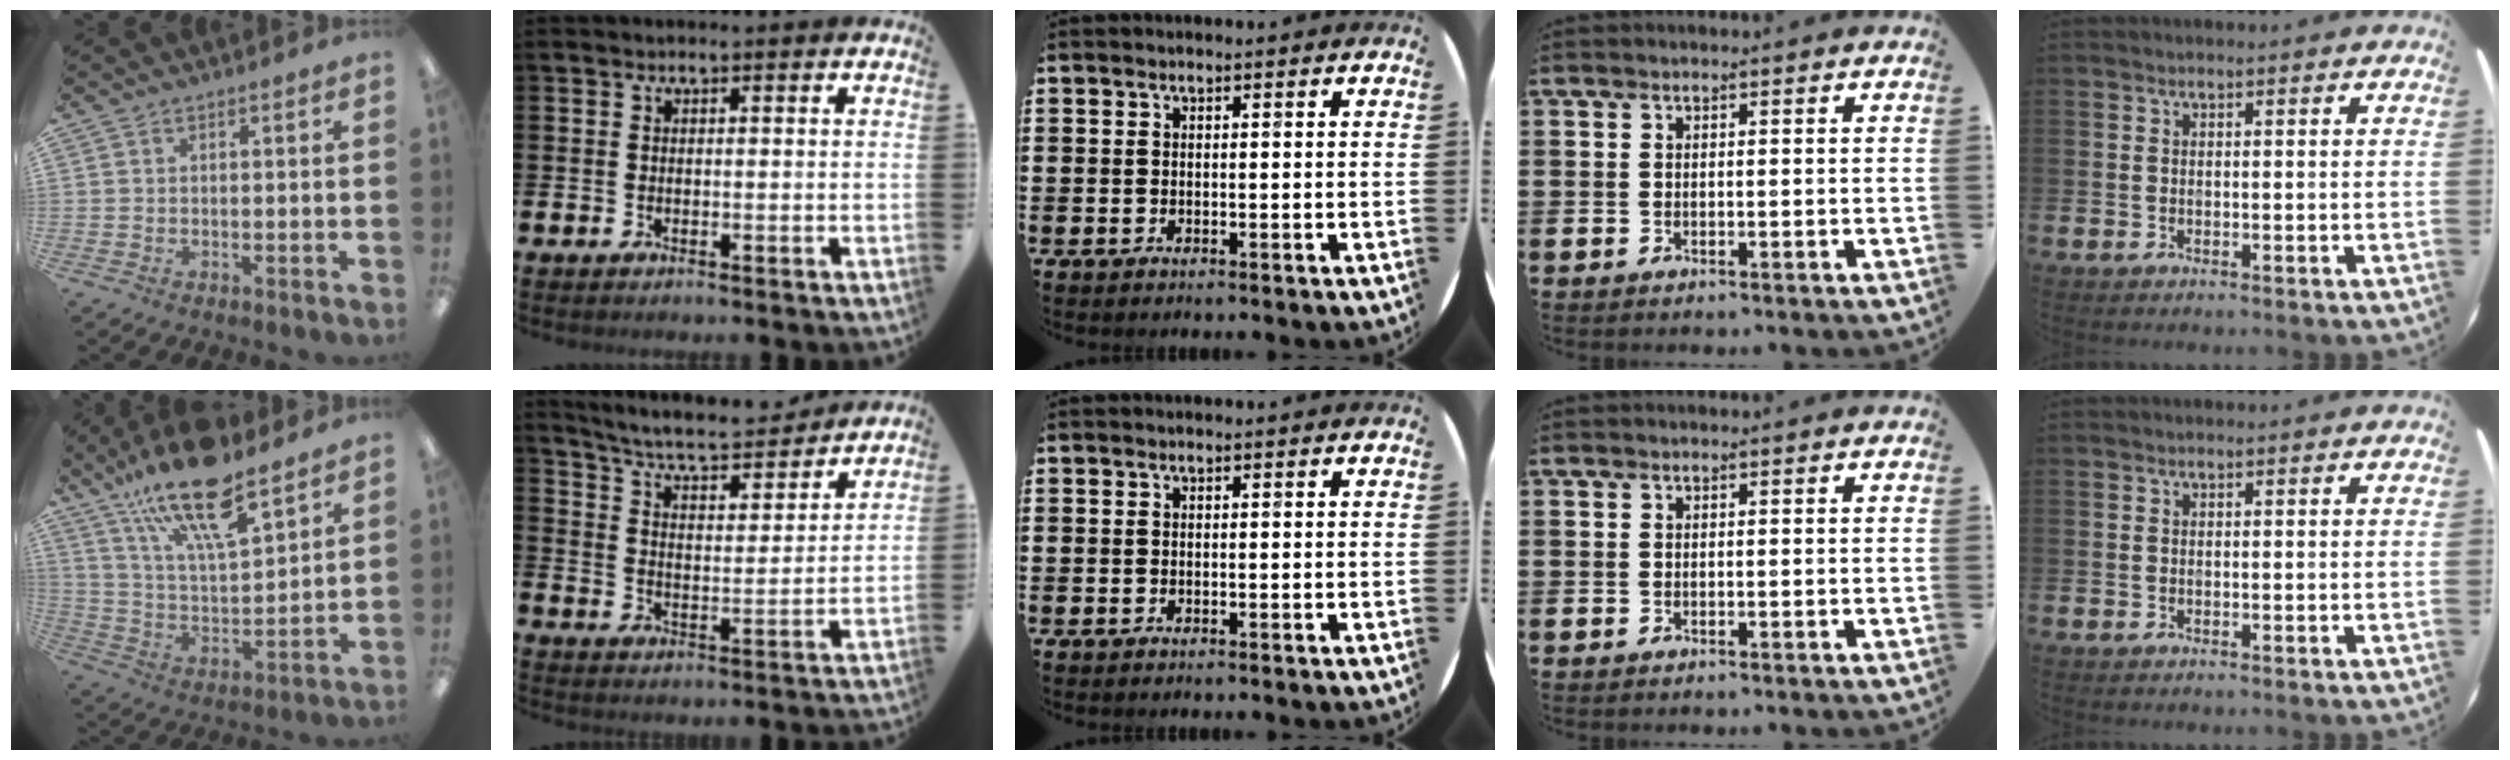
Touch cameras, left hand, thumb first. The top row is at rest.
{"thumb": {"total": 19.7, "force": [13.8, 6.1, 12.6], "torque": [-0.227, -0.076, 0.237]}, "index": {"total": 6.8, "force": [6.4, 0.9, 2.0], "torque": [-0.070, -0.047, 0.108]}}